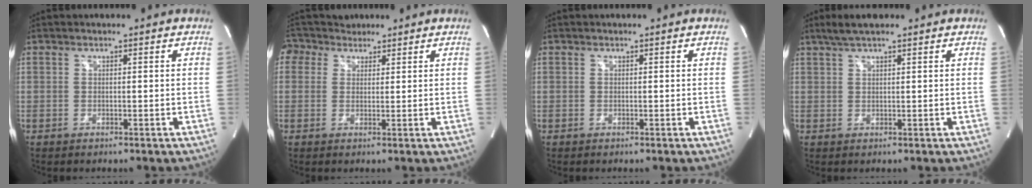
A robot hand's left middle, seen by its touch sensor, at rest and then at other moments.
{"total": 4.2, "force": [2.9, 3.1, 0.2], "torque": [-0.016, 0.032, 0.052]}
{"total": 0.0}
{"total": 4.2, "force": [3.1, 0.6, 2.7], "torque": [-0.058, 0.018, 0.059]}